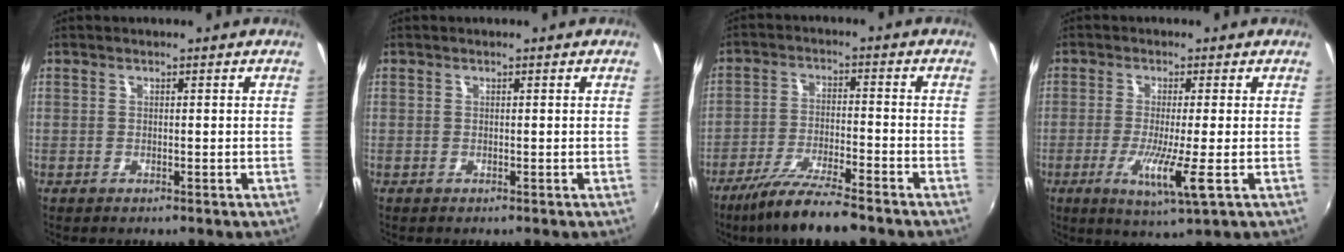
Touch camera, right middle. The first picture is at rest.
{"total": 0.0}
{"total": 11.1, "force": [-9.1, 1.0, 6.3], "torque": [-0.137, -0.019, -0.160]}
{"total": 7.3, "force": [-2.2, -0.4, 7.0], "torque": [-0.141, -0.022, -0.043]}